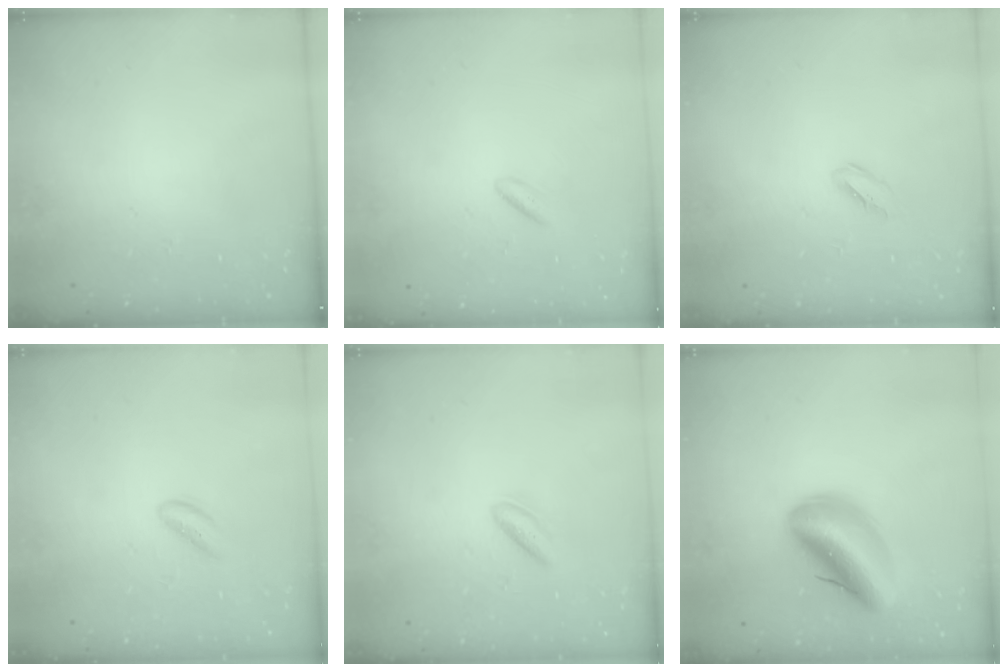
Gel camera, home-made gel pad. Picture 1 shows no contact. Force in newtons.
{"total": 1.8, "press": 1.6, "slide": 0.9}
{"total": 2.2, "press": 2.1, "slide": 0.7}
{"total": 1.4, "press": 1.3, "slide": 0.4}
{"total": 2.4, "press": 2.2, "slide": 0.9}
{"total": 15.6, "press": 15.0, "slide": 4.4}